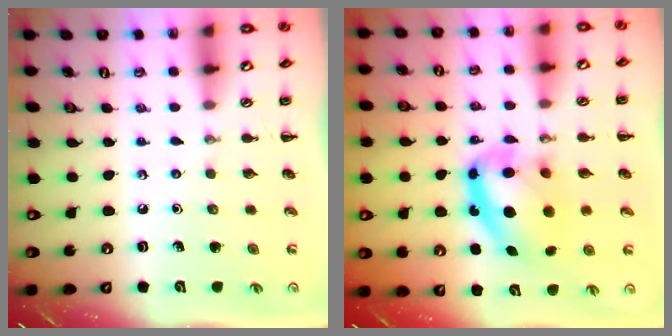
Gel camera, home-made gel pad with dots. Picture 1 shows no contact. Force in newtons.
{"total": 12.4, "press": 12.0, "slide": 3.0}